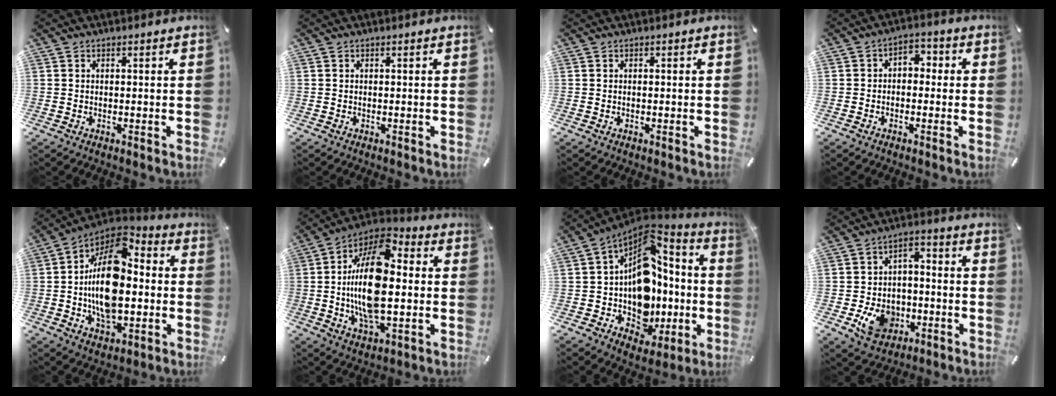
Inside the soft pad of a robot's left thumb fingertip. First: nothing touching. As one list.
[{"total": 0.0}, {"total": 0.0}, {"total": 3.6, "force": [-1.5, 2.6, 1.9], "torque": [-0.026, 0.013, -0.034]}, {"total": 18.9, "force": [-0.8, 12.2, 14.4], "torque": [-0.275, 0.003, -0.015]}, {"total": 20.8, "force": [-1.0, 11.3, 17.4], "torque": [-0.351, 0.001, -0.017]}, {"total": 16.8, "force": [1.0, 13.3, 10.2], "torque": [-0.160, -0.043, 0.021]}, {"total": 12.0, "force": [-4.8, 9.2, 6.0], "torque": [-0.097, 0.034, -0.083]}]